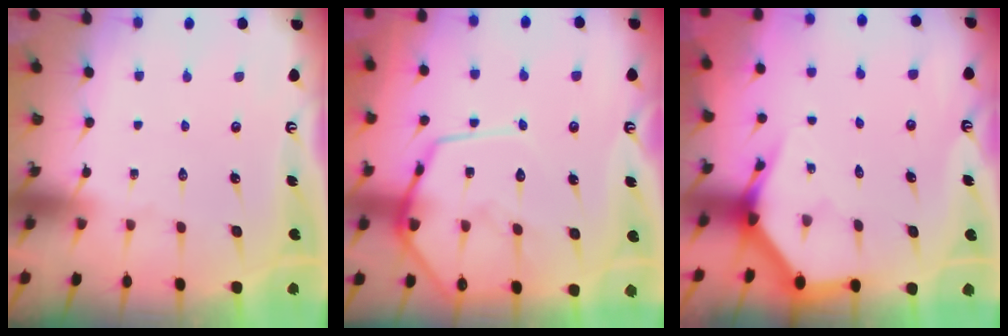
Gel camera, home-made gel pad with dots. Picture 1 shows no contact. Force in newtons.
{"total": 13.7, "press": 13.7, "slide": 1.1}
{"total": 3.8, "press": 3.8, "slide": 0.2}